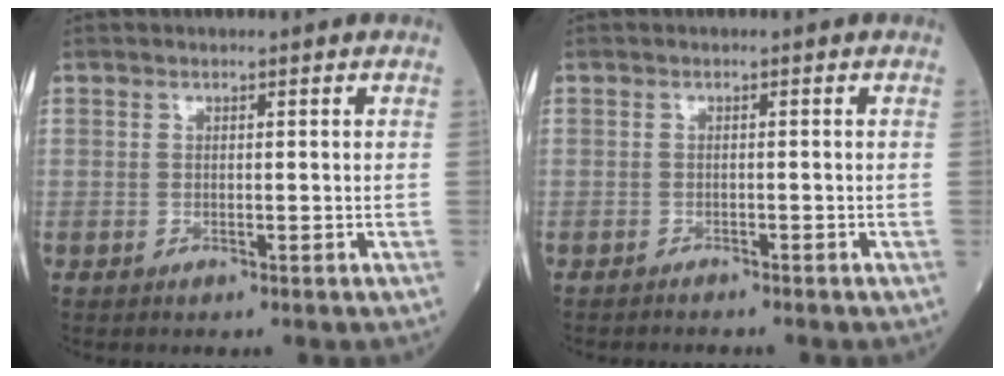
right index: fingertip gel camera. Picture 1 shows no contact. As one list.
[{"total": 1.6, "force": [-1.6, -0.1, 0.3], "torque": [-0.006, -0.002, -0.018]}]